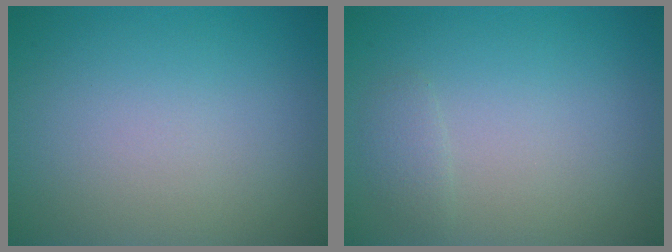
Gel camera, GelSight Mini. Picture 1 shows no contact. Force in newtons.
{"total": 0.9, "press": 0.9, "slide": 0.0}